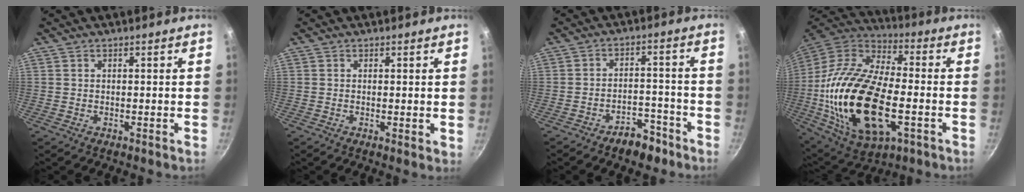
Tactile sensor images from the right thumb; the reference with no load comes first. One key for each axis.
{"total": 1.0, "fx": 0.1, "fy": 0.3, "fz": 1.0, "tx": -0.014, "ty": -0.005, "tz": 0.001}
{"total": 6.7, "fx": -5.0, "fy": 3.3, "fz": 3.1, "tx": -0.028, "ty": 0.048, "tz": -0.067}
{"total": 28.4, "fx": -5.1, "fy": 14.6, "fz": 23.8, "tx": -0.462, "ty": 0.013, "tz": -0.087}